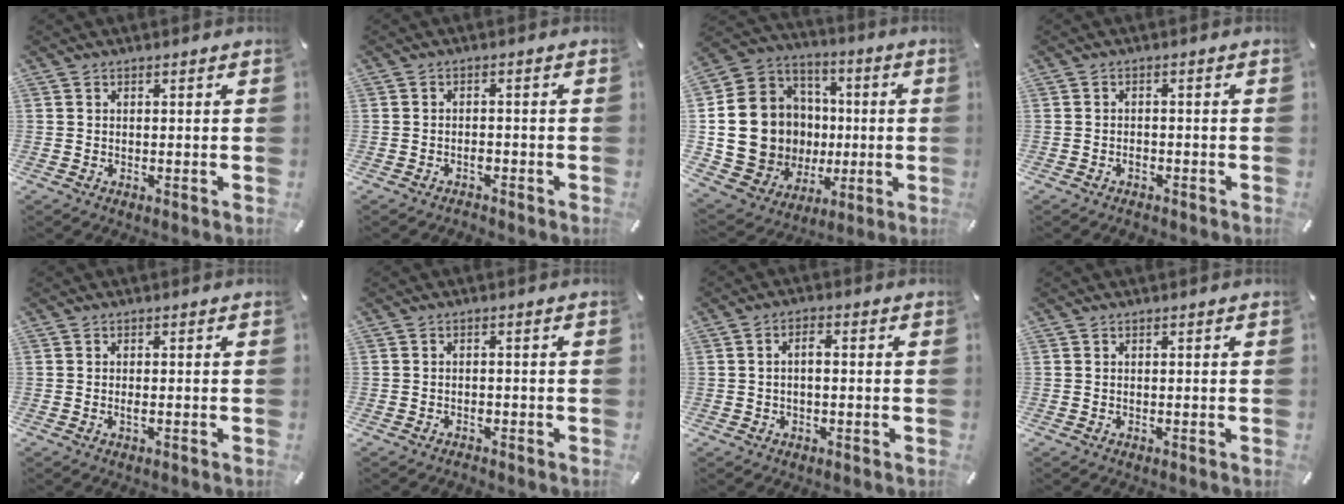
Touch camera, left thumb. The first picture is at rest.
{"total": 2.1, "force": [-1.4, 1.1, 1.1], "torque": [-0.022, 0.004, -0.027]}
{"total": 19.8, "force": [-0.2, 18.1, 8.2], "torque": [-0.178, -0.015, 0.035]}
{"total": 1.7, "force": [-1.1, 0.9, 0.8], "torque": [-0.018, 0.003, -0.023]}
{"total": 1.0, "force": [-0.3, 0.1, 0.9], "torque": [-0.018, -0.005, -0.004]}
{"total": 1.4, "force": [-0.9, 0.8, 0.7], "torque": [-0.015, 0.002, -0.019]}
{"total": 2.7, "force": [-0.2, 1.4, 2.3], "torque": [-0.045, 0.008, -0.004]}
{"total": 0.0}